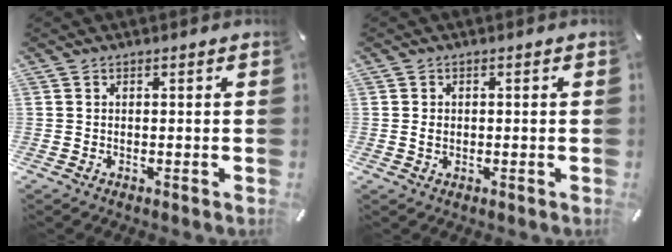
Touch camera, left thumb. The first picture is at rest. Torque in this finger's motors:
{"motor_torque": [-0.14, -0.55, -0.16, 0.18, 0.05]}